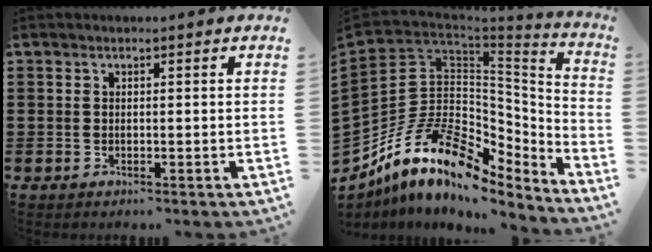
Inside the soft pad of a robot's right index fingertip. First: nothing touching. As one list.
[{"total": 16.1, "force": [-6.0, 10.9, 10.2], "torque": [-0.241, 0.006, -0.108]}]